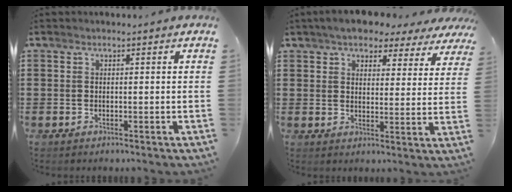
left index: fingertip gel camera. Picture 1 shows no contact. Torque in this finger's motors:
{"motor_torque": [2.14, 0.00, 1.05, 0.21]}